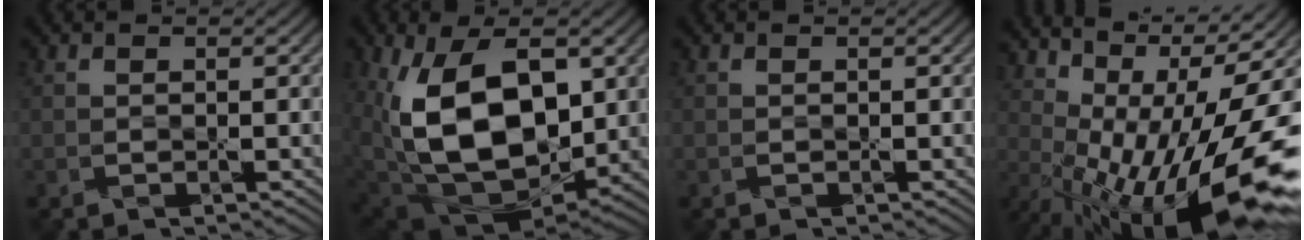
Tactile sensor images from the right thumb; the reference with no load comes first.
{"total": 17.8, "force": [1.5, 11.2, 13.7], "torque": [-0.266, -0.034, 0.036]}
{"total": 0.0}
{"total": 18.9, "force": [-2.6, 7.4, 17.2], "torque": [-0.243, 0.014, -0.047]}